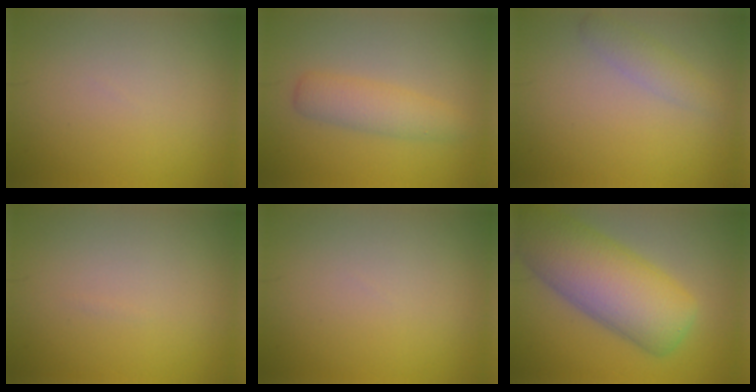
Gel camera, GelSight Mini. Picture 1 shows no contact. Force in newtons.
{"total": 2.9, "press": 2.9, "slide": 0.1}
{"total": 1.9, "press": 1.9, "slide": 0.0}
{"total": 0.0}
{"total": 0.0}
{"total": 10.6, "press": 10.6, "slide": 0.5}